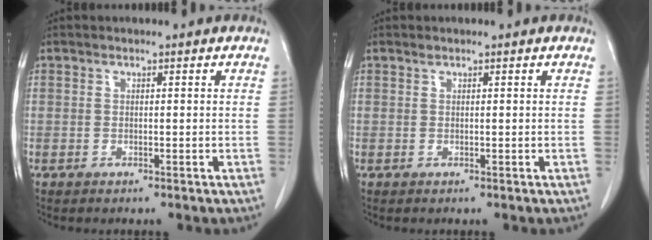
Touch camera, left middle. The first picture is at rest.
{"total": 0.0}